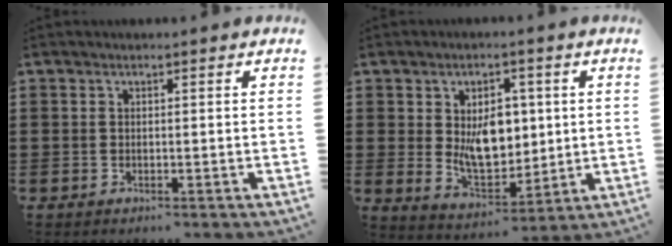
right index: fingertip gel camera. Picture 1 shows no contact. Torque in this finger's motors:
{"motor_torque": [1.61, 0.52, 0.88, 0.21]}